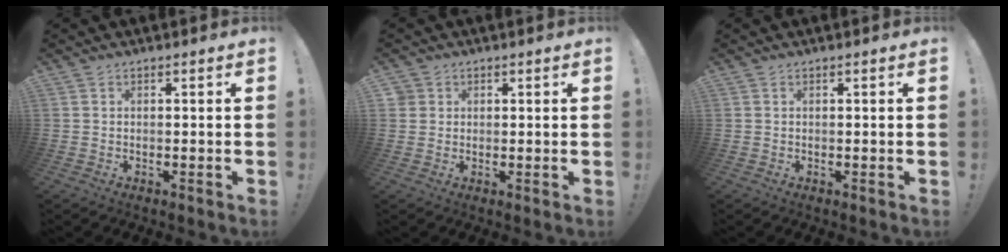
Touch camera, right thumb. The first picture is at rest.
{"total": 2.2, "force": [1.0, 1.9, 0.4], "torque": [-0.003, -0.004, 0.018]}
{"total": 0.0}